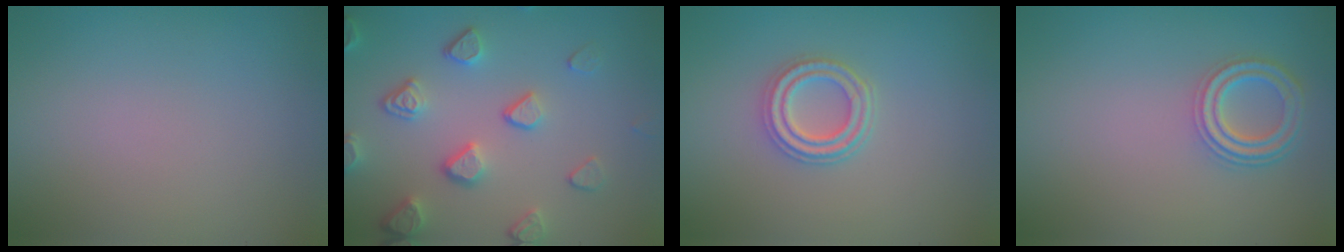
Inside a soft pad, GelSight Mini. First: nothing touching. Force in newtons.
{"total": 4.1, "press": 3.6, "slide": 2.0}
{"total": 2.9, "press": 2.5, "slide": 1.4}
{"total": 3.5, "press": 2.9, "slide": 2.0}